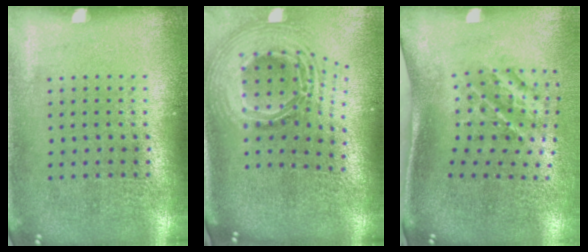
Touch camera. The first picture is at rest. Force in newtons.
{"total": 3.0, "press": 2.0, "slide": 2.2}
{"total": 1.8, "press": 1.2, "slide": 1.3}